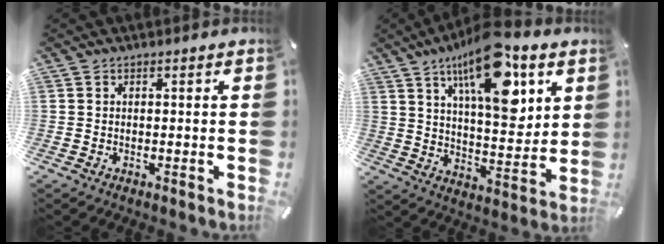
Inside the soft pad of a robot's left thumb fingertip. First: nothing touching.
{"total": 19.1, "force": [10.0, 8.1, 14.1], "torque": [-0.228, -0.043, 0.160]}